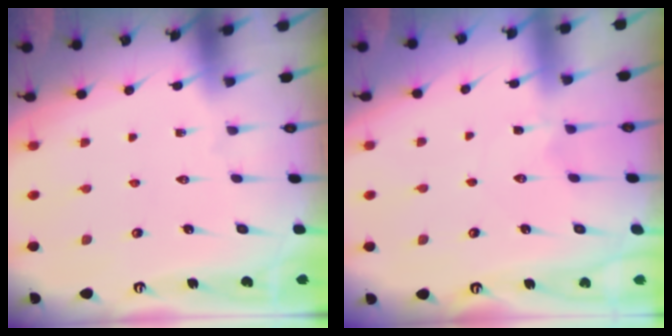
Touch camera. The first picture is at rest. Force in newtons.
{"total": 2.1, "press": 2.1, "slide": 0.3}